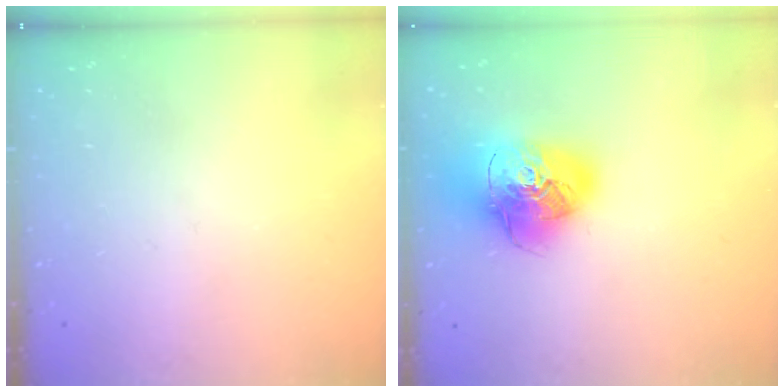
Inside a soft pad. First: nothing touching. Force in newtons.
{"total": 19.1, "press": 18.9, "slide": 2.6}